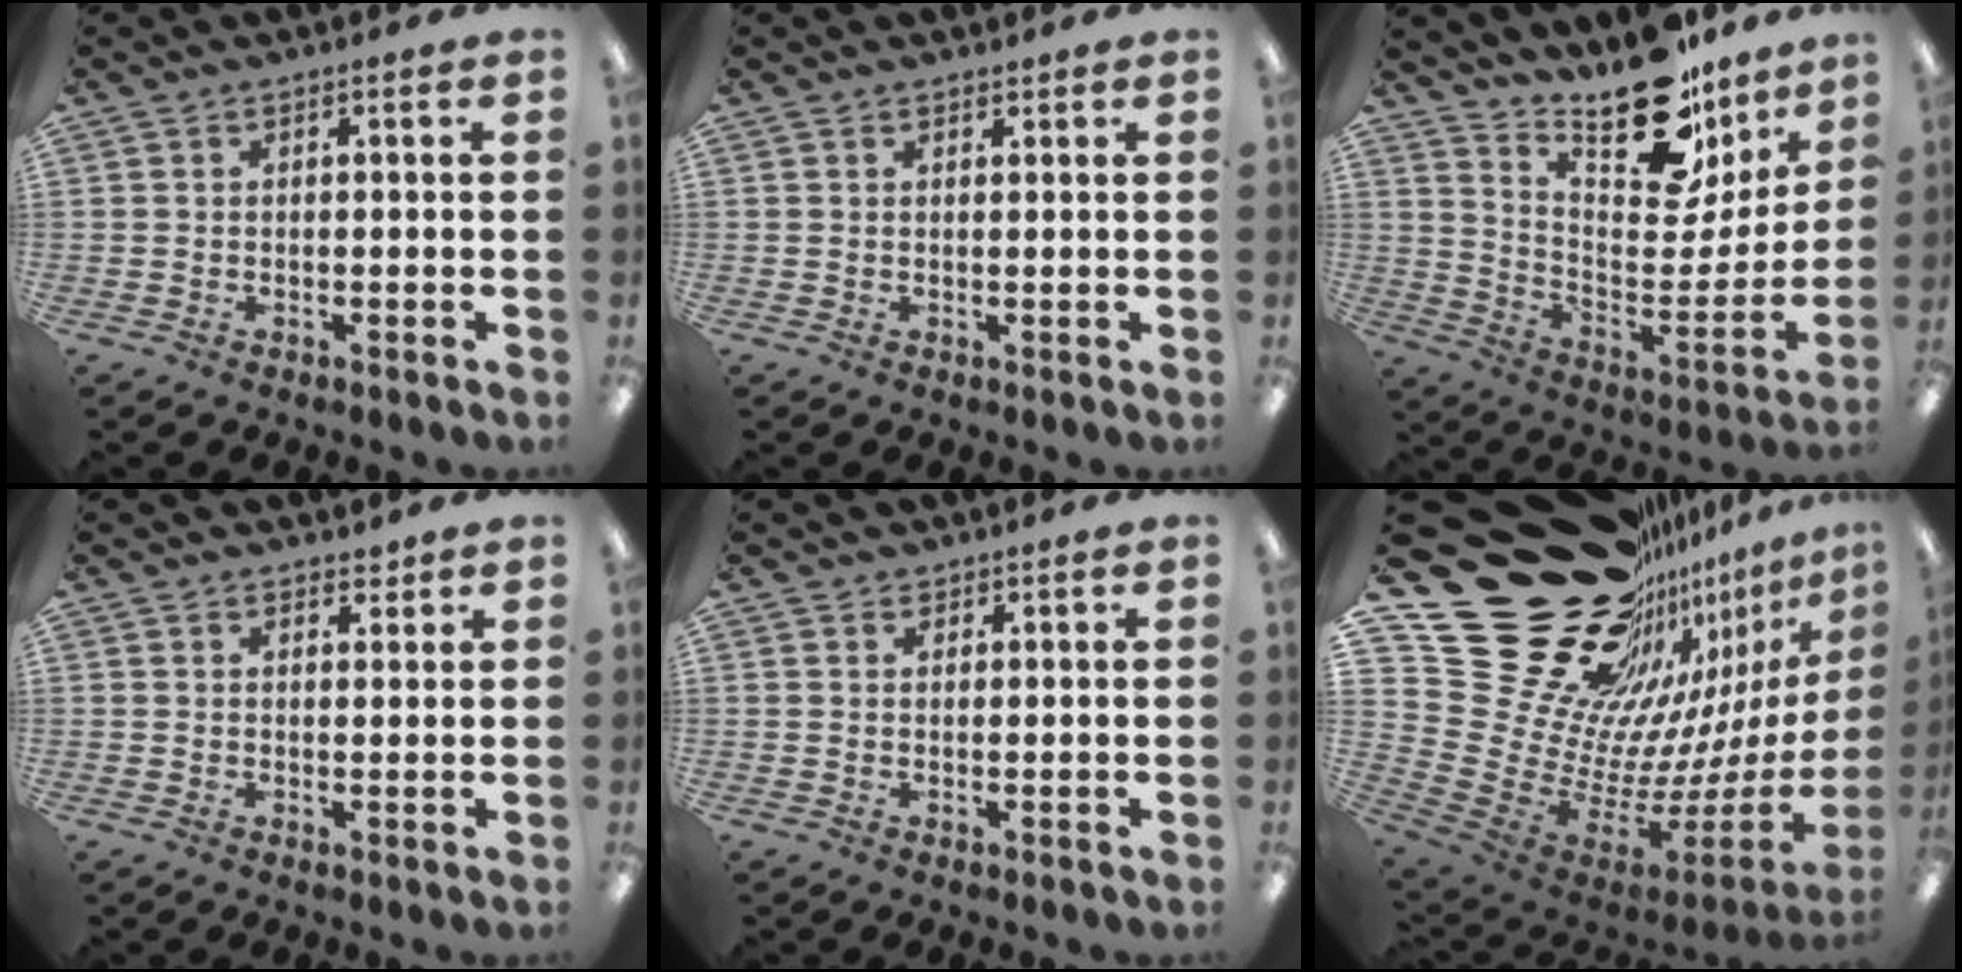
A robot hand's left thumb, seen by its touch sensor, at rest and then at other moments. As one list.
[{"total": 0.9, "force": [0.8, 0.3, 0.0], "torque": [0.009, -0.003, 0.014]}, {"total": 21.4, "force": [17.9, 7.5, 9.1], "torque": [-0.115, -0.144, 0.302]}, {"total": 1.9, "force": [1.8, 0.7, 0.2], "torque": [0.012, -0.012, 0.030]}, {"total": 1.2, "force": [1.0, 0.5, -0.1], "torque": [0.001, 0.000, 0.020]}, {"total": 35.0, "force": [19.7, 21.6, 19.3], "torque": [-0.243, -0.220, 0.451]}]